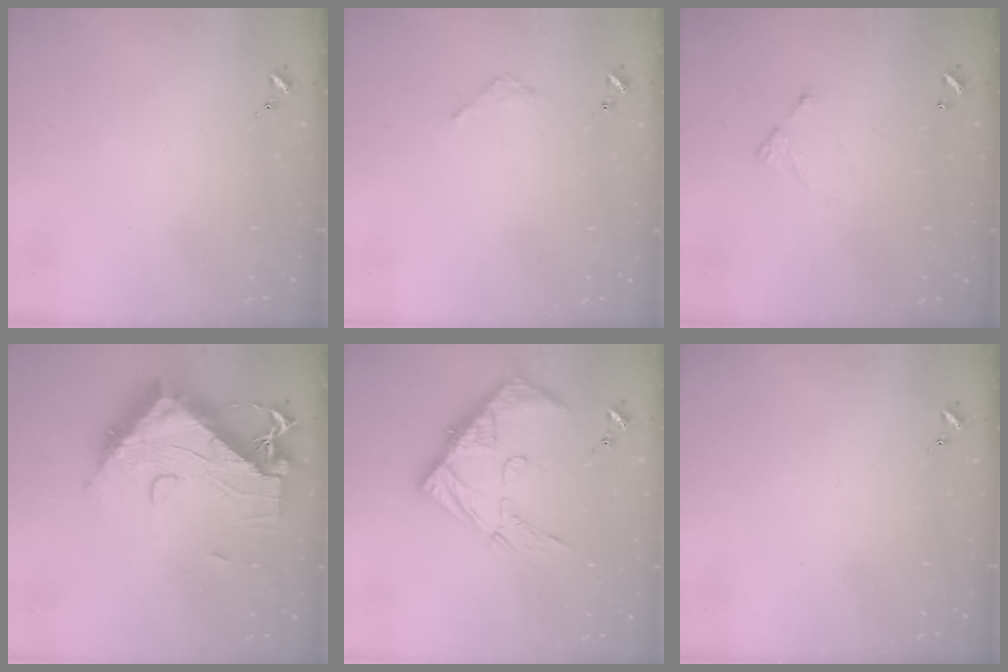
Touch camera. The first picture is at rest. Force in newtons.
{"total": 2.1, "press": 2.1, "slide": 0.2}
{"total": 4.0, "press": 4.0, "slide": 0.3}
{"total": 18.2, "press": 18.1, "slide": 1.9}
{"total": 15.2, "press": 15.2, "slide": 1.5}
{"total": 0.0}